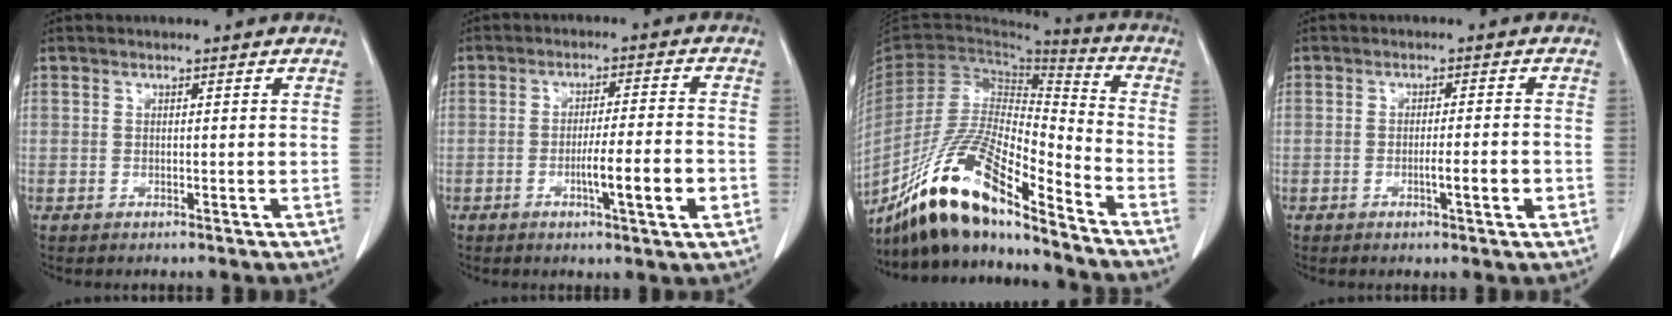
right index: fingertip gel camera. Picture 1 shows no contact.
{"total": 7.5, "force": [-2.4, 0.0, 7.1], "torque": [-0.110, -0.004, -0.037]}
{"total": 19.1, "force": [-14.6, 2.9, 11.9], "torque": [-0.239, -0.016, -0.273]}
{"total": 3.4, "force": [-1.1, 0.1, 3.2], "torque": [-0.051, -0.001, -0.015]}